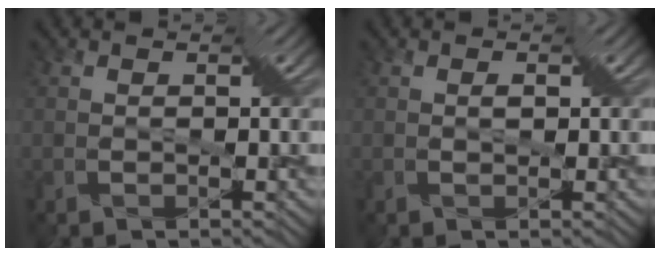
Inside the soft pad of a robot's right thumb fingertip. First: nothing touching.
{"total": 1.0, "force": [0.1, 0.6, 0.8], "torque": [-0.011, -0.001, 0.002]}